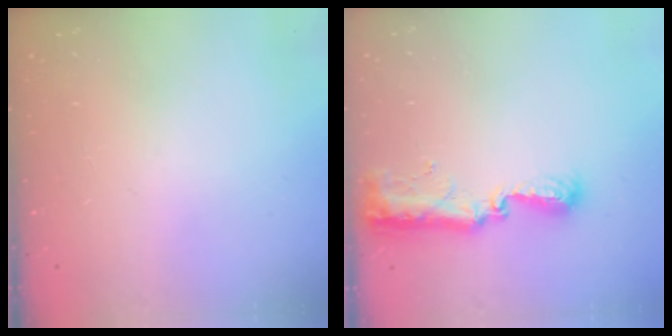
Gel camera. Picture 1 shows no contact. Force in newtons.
{"total": 9.4, "press": 9.4, "slide": 0.8}